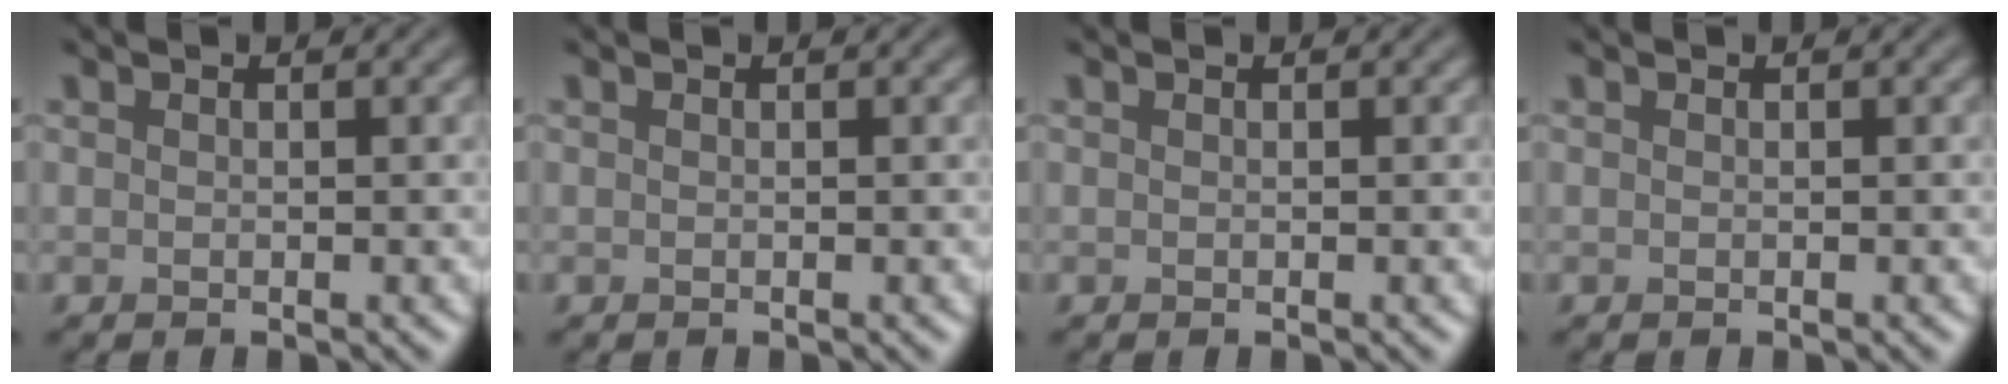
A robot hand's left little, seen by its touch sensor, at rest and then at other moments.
{"total": 0.0}
{"total": 0.0}
{"total": 0.0}